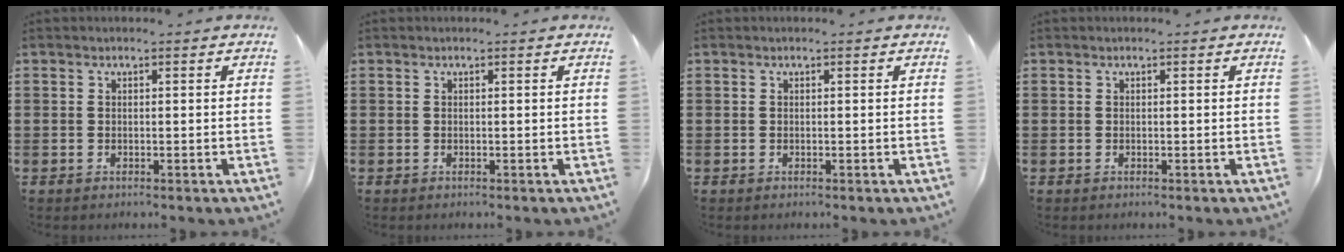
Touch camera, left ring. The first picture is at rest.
{"total": 0.0}
{"total": 0.0}
{"total": 0.0}